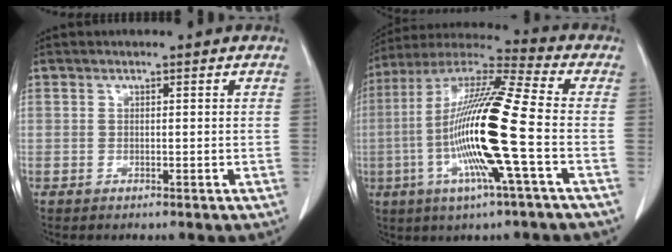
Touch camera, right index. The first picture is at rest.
{"total": 18.4, "force": [-3.7, -0.1, 18.1], "torque": [-0.361, -0.007, -0.083]}